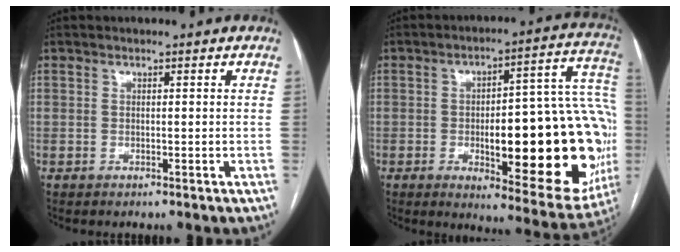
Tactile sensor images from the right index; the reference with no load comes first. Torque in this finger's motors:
{"motor_torque": [2.14, 0.00, 1.05, 0.21]}